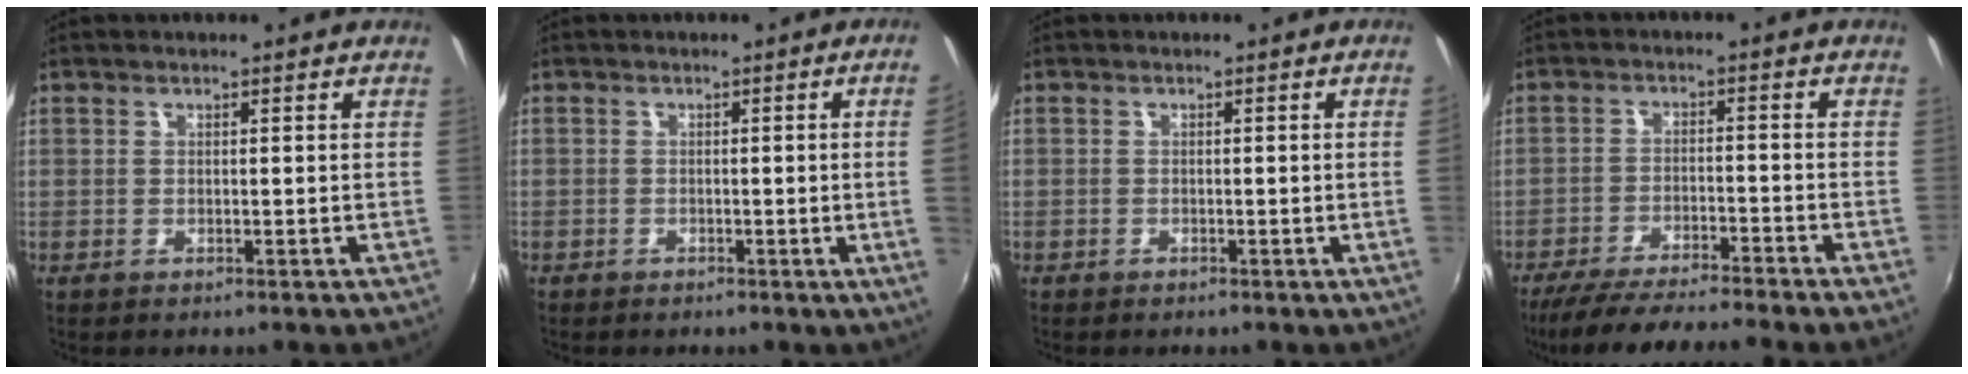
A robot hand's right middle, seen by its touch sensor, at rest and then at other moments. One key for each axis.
{"total": 3.8, "fx": -0.1, "fy": -1.7, "fz": 3.4, "tx": -0.055, "ty": -0.010, "tz": 0.005}
{"total": 1.3, "fx": -0.2, "fy": -0.8, "fz": 1.0, "tx": -0.012, "ty": -0.006, "tz": -0.002}
{"total": 11.7, "fx": -10.4, "fy": -1.0, "fz": 5.2, "tx": -0.113, "ty": -0.017, "tz": -0.175}